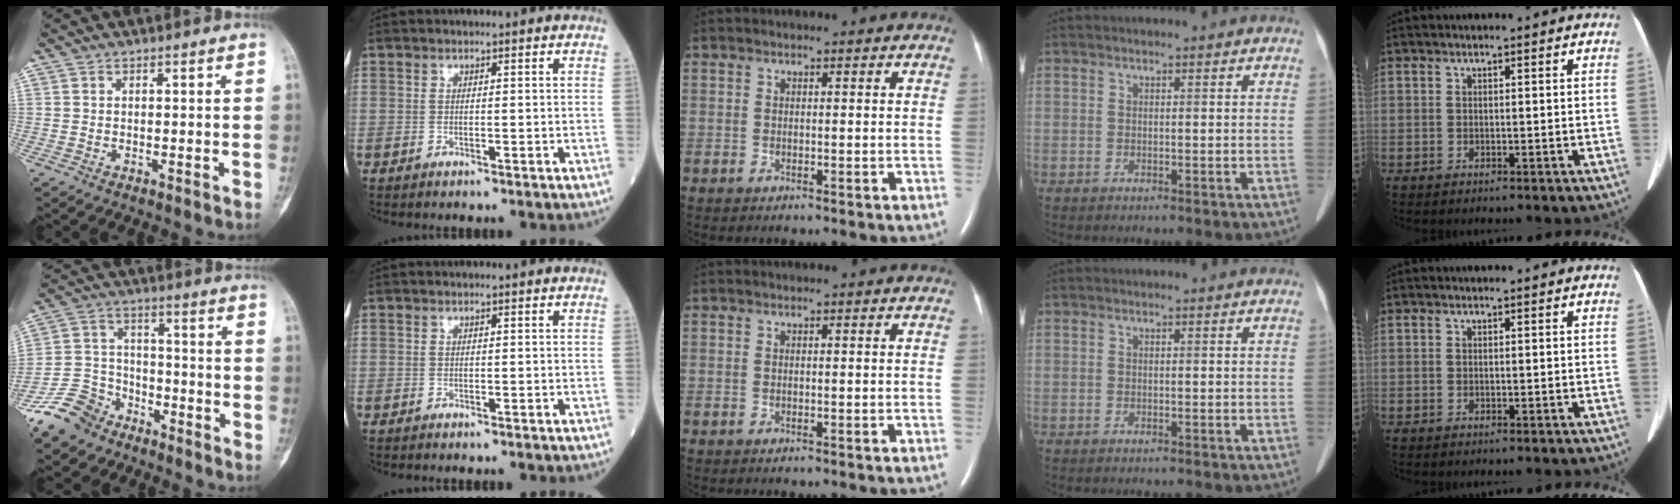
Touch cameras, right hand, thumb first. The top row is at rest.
{"thumb": {"total": 9.3, "force": [-7.1, 5.5, 2.2], "torque": [-0.031, 0.048, -0.148]}}